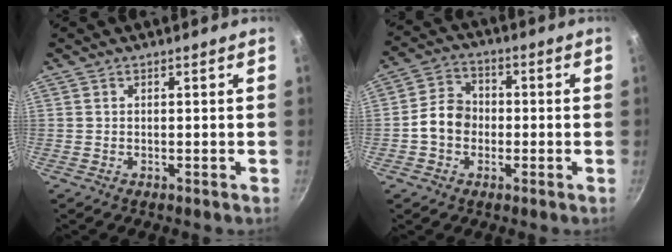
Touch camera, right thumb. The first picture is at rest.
{"total": 7.4, "force": [-1.2, 6.1, 4.1], "torque": [-0.041, 0.024, -0.034]}